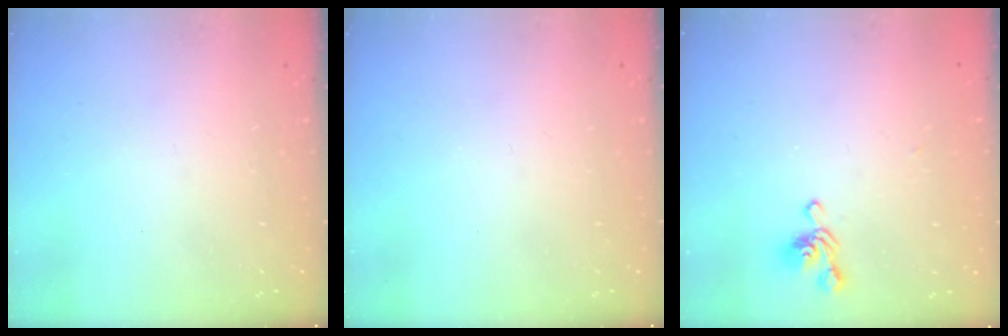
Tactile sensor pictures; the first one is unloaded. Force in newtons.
{"total": 0.0}
{"total": 2.7, "press": 2.6, "slide": 0.6}